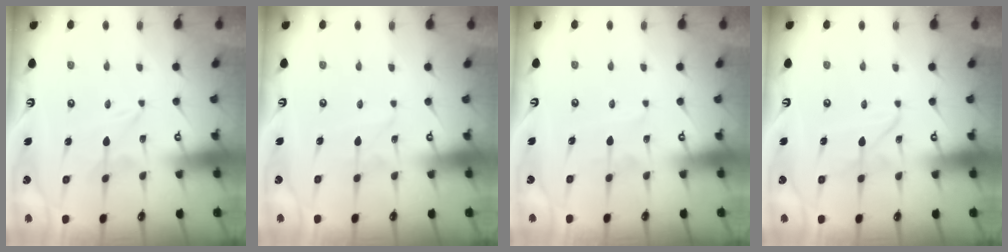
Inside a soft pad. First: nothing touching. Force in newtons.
{"total": 1.8, "press": 1.8, "slide": 0.1}
{"total": 3.3, "press": 3.2, "slide": 0.4}
{"total": 3.5, "press": 3.5, "slide": 0.2}